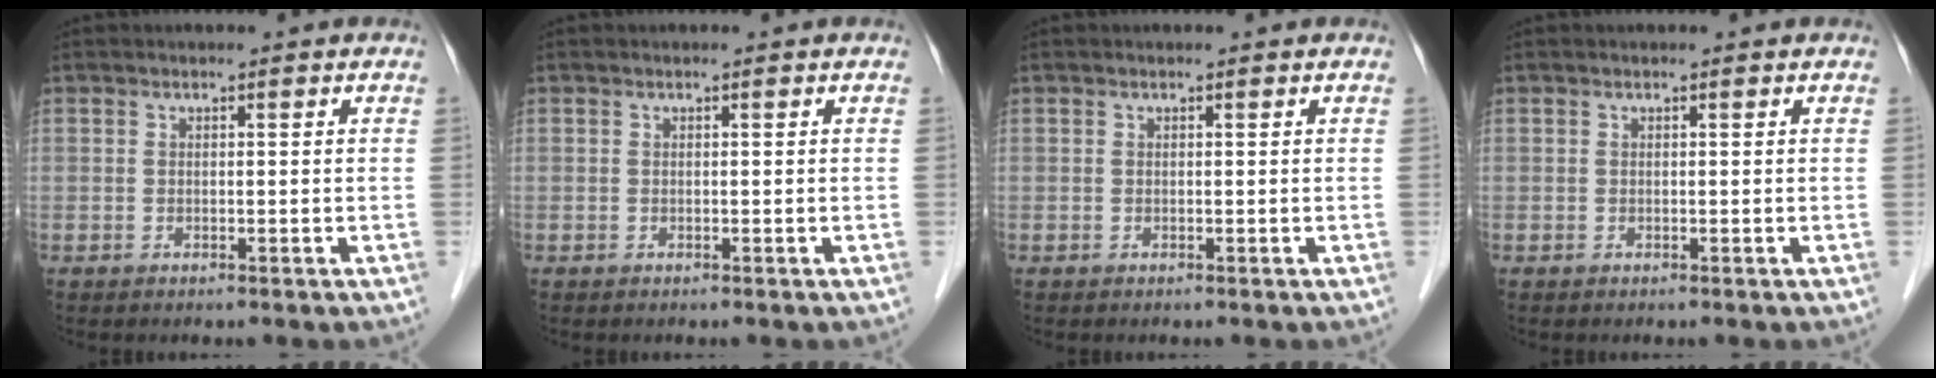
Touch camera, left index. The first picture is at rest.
{"total": 0.0}
{"total": 0.0}
{"total": 0.0}